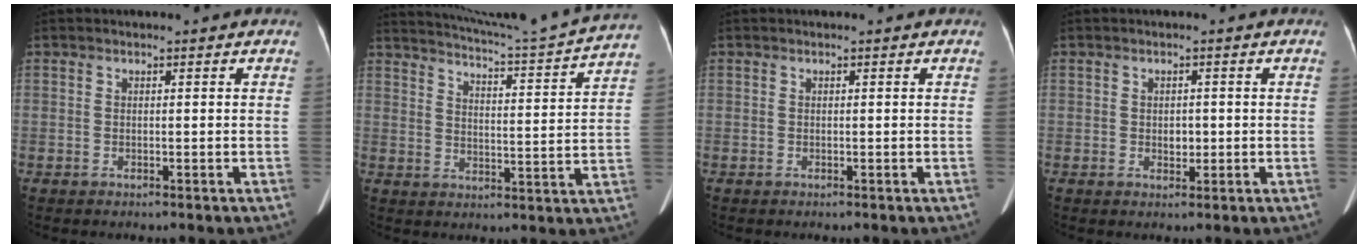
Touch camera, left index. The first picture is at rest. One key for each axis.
{"total": 17.2, "fx": 16.2, "fy": -2.6, "fz": 5.2, "tx": -0.100, "ty": -0.057, "tz": 0.213}
{"total": 0.0}
{"total": 1.8, "fx": -0.2, "fy": 1.3, "fz": 1.2, "tx": -0.020, "ty": 0.001, "tz": 0.001}